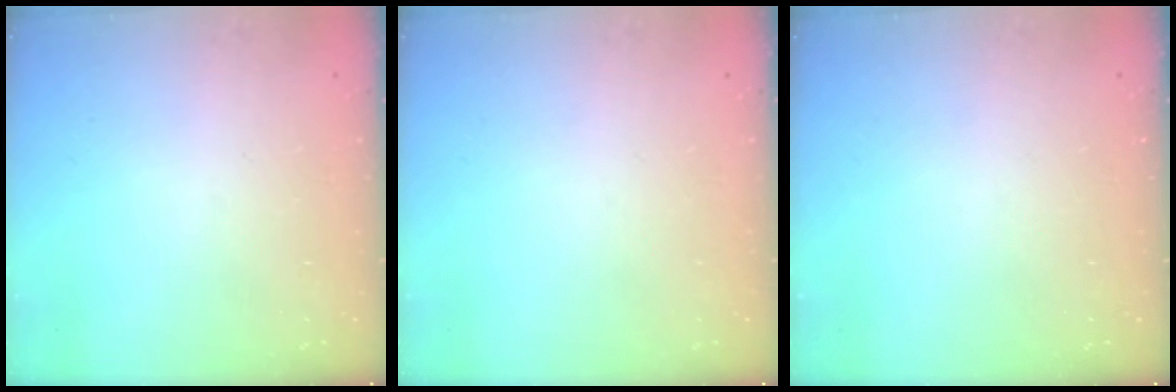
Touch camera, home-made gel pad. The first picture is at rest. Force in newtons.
{"total": 0.0}
{"total": 0.0}